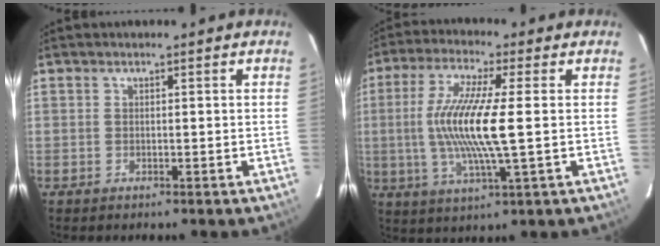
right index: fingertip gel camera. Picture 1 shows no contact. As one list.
[{"total": 13.2, "force": [-0.2, 1.1, 13.2], "torque": [-0.260, -0.006, -0.004]}]